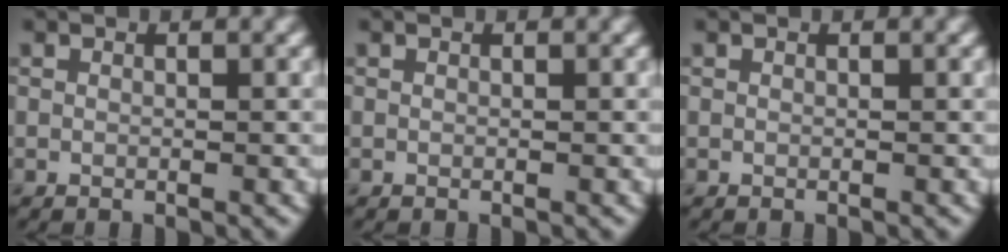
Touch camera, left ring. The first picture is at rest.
{"total": 0.0}
{"total": 0.0}